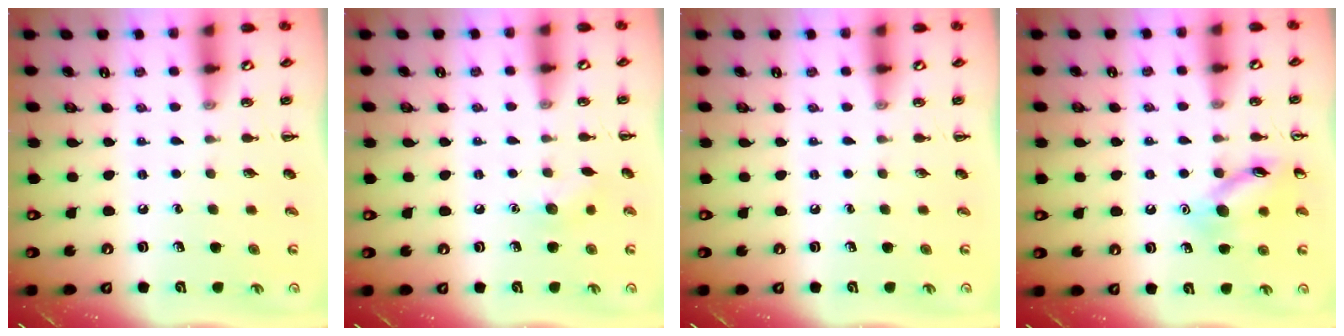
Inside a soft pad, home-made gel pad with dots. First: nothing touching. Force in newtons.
{"total": 6.3, "press": 6.1, "slide": 1.7}
{"total": 0.0}
{"total": 12.2, "press": 12.2, "slide": 0.9}